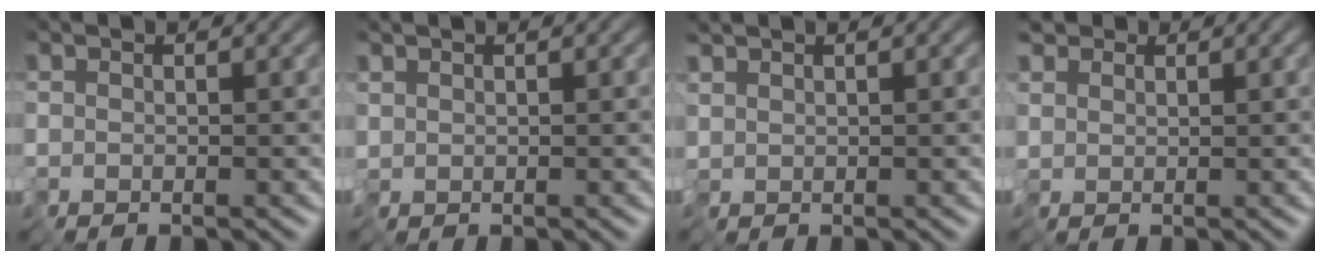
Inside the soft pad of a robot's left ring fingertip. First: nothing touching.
{"total": 0.6, "force": [0.4, 0.3, -0.3], "torque": [0.005, 0.003, 0.010]}
{"total": 1.0, "force": [0.9, 0.3, -0.2], "torque": [0.000, 0.006, 0.019]}
{"total": 2.4, "force": [1.3, 1.9, 0.4], "torque": [-0.014, 0.014, 0.021]}